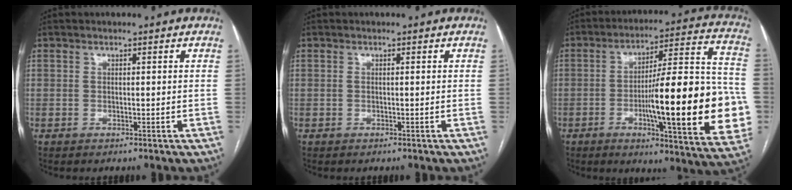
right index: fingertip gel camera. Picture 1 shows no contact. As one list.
[{"total": 0.0}, {"total": 25.0, "force": [-5.0, 3.4, 24.3], "torque": [-0.291, 0.010, -0.066]}]